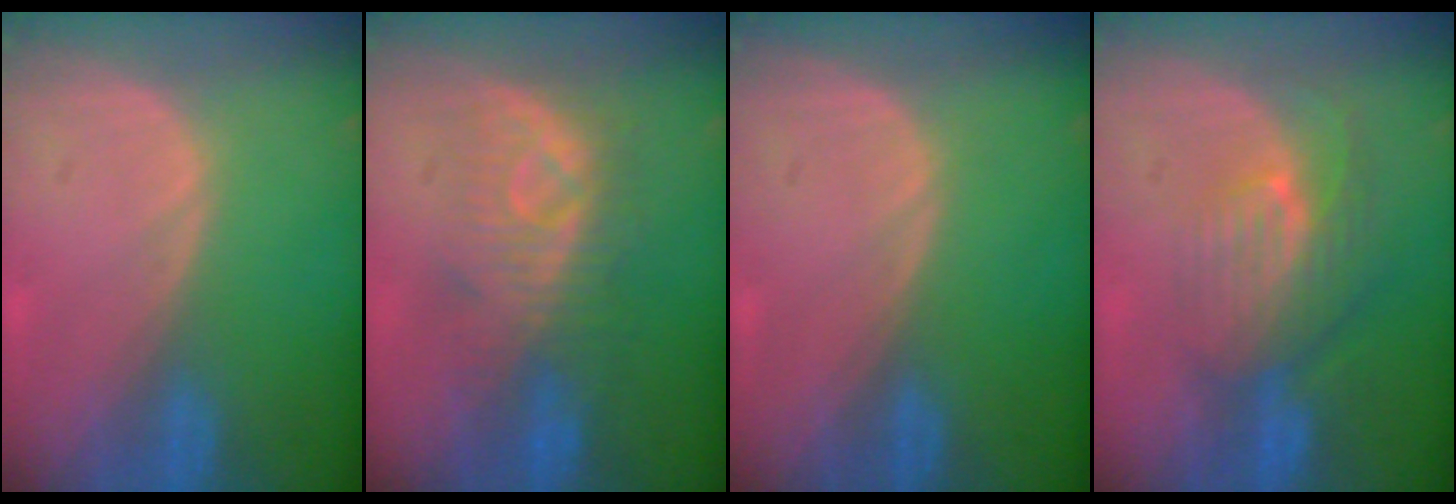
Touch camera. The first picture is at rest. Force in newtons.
{"total": 8.0, "press": 8.0, "slide": 0.6}
{"total": 0.0}
{"total": 8.2, "press": 7.3, "slide": 3.7}